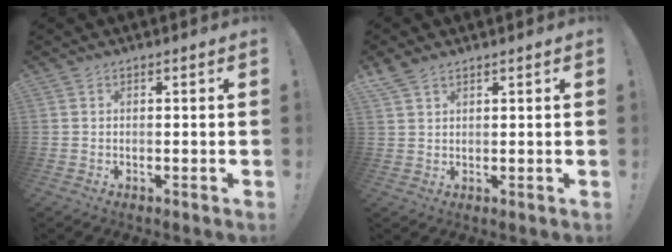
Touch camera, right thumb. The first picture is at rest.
{"total": 3.9, "force": [3.1, 1.7, 1.7], "torque": [-0.029, -0.015, 0.059]}